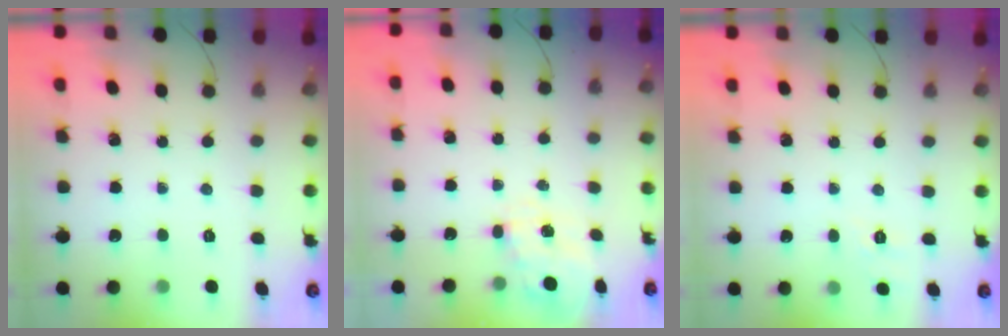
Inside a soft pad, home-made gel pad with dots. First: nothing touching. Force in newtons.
{"total": 7.0, "press": 6.9, "slide": 1.1}
{"total": 6.6, "press": 6.3, "slide": 2.0}